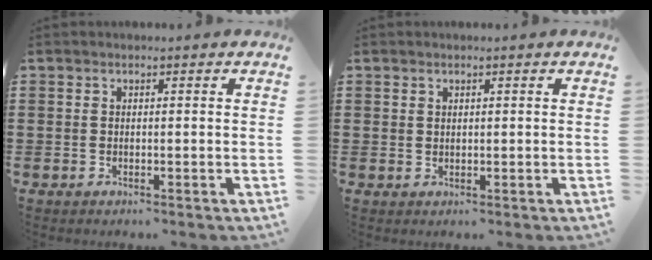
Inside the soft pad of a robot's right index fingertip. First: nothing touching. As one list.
[{"total": 0.9, "force": [0.7, 0.5, 0.2], "torque": [-0.005, 0.002, 0.013]}]